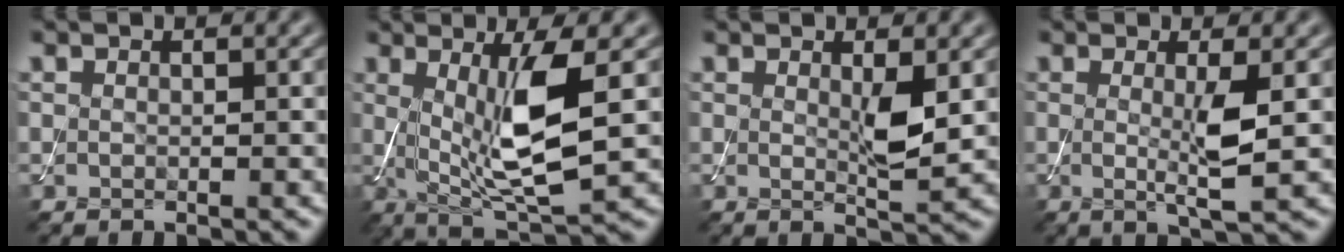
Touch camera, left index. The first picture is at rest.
{"total": 7.7, "force": [0.8, 1.9, 7.4], "torque": [-0.132, -0.015, 0.022]}
{"total": 2.6, "force": [0.5, 0.5, 2.5], "torque": [-0.048, -0.009, 0.011]}
{"total": 3.6, "force": [0.0, 0.4, 3.5], "torque": [-0.069, -0.010, 0.002]}